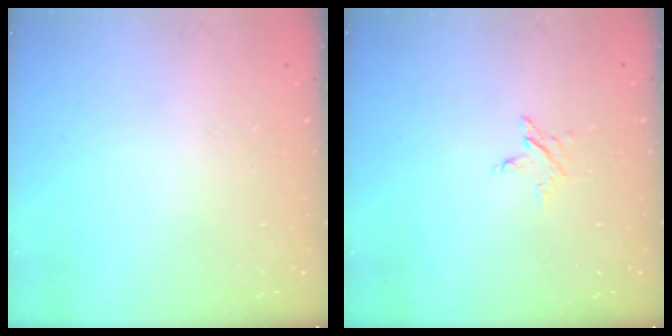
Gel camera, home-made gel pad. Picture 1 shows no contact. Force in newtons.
{"total": 2.8, "press": 2.8, "slide": 0.3}